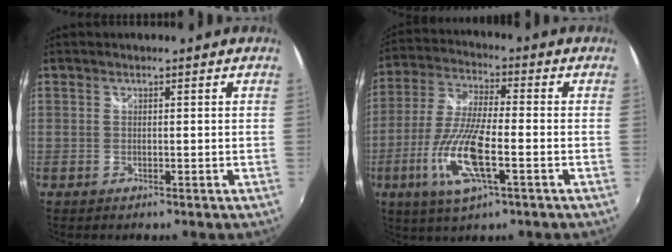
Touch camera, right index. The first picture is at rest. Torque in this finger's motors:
{"motor_torque": [1.24, -0.89, 0.37, 0.21]}